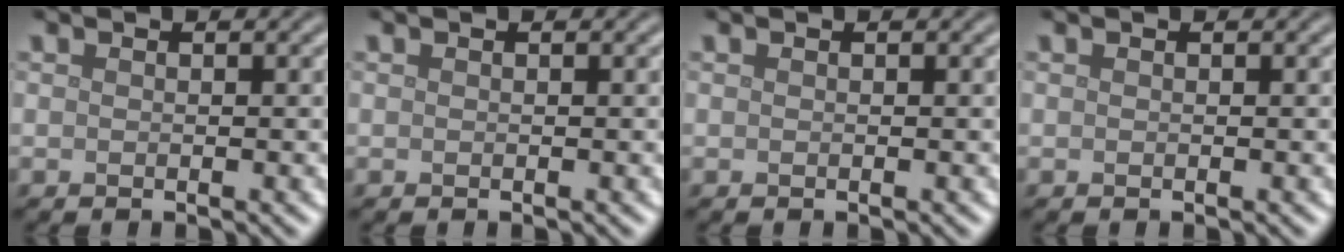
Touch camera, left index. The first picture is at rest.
{"total": 0.0}
{"total": 0.0}
{"total": 0.0}